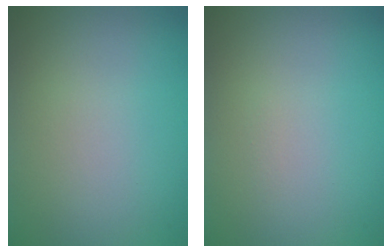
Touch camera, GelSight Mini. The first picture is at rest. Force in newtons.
{"total": 0.0}